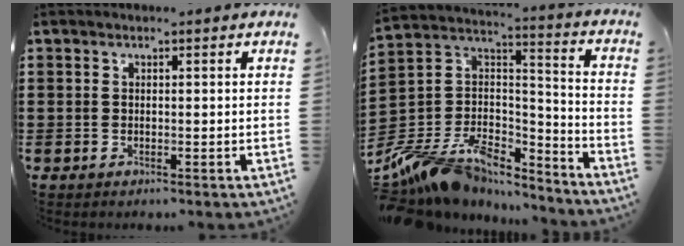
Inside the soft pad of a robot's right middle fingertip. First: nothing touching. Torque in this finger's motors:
{"motor_torque": [2.14, 0.00, 1.05, 0.21]}